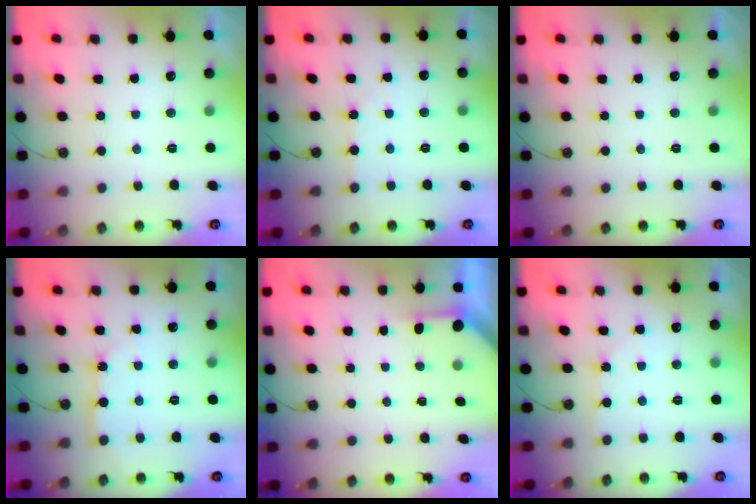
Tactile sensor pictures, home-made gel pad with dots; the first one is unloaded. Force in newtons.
{"total": 2.8, "press": 2.8, "slide": 0.5}
{"total": 0.0}
{"total": 3.9, "press": 3.8, "slide": 0.6}
{"total": 1.9, "press": 1.9, "slide": 0.3}
{"total": 4.5, "press": 4.5, "slide": 0.7}